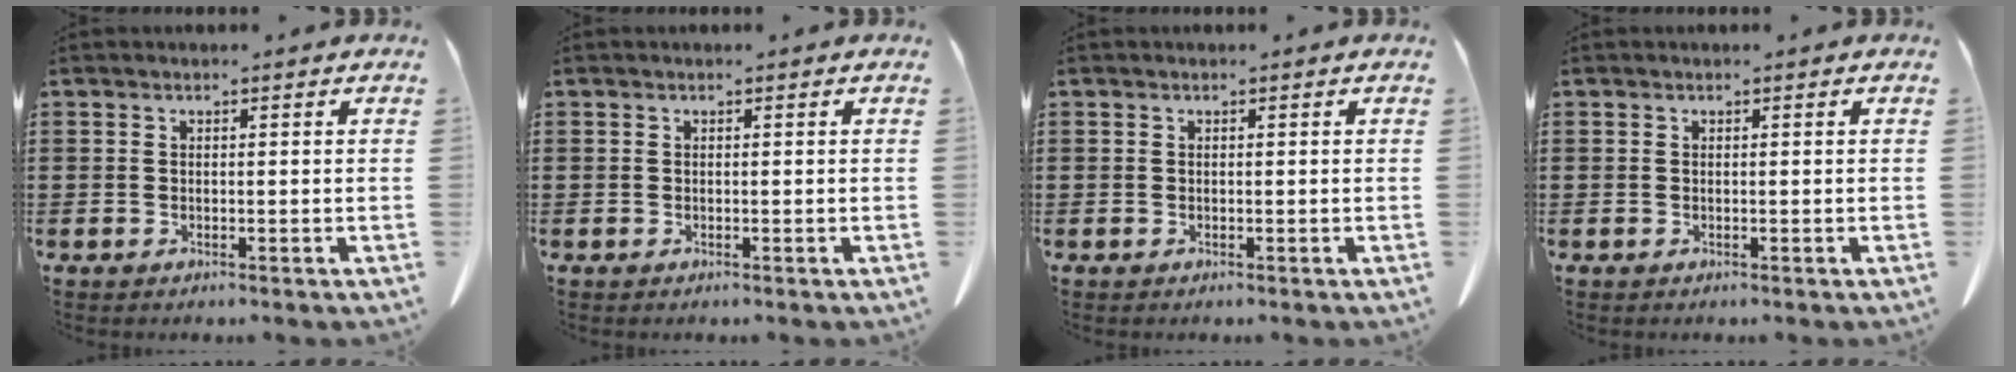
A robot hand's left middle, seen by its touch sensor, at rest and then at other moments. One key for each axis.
{"total": 0.0}
{"total": 0.0}
{"total": 0.0}